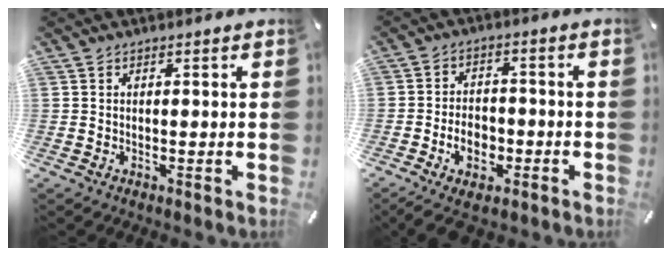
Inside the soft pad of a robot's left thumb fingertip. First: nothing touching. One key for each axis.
{"total": 8.3, "fx": -3.4, "fy": 5.6, "fz": 5.1, "tx": -0.101, "ty": 0.019, "tz": -0.059}